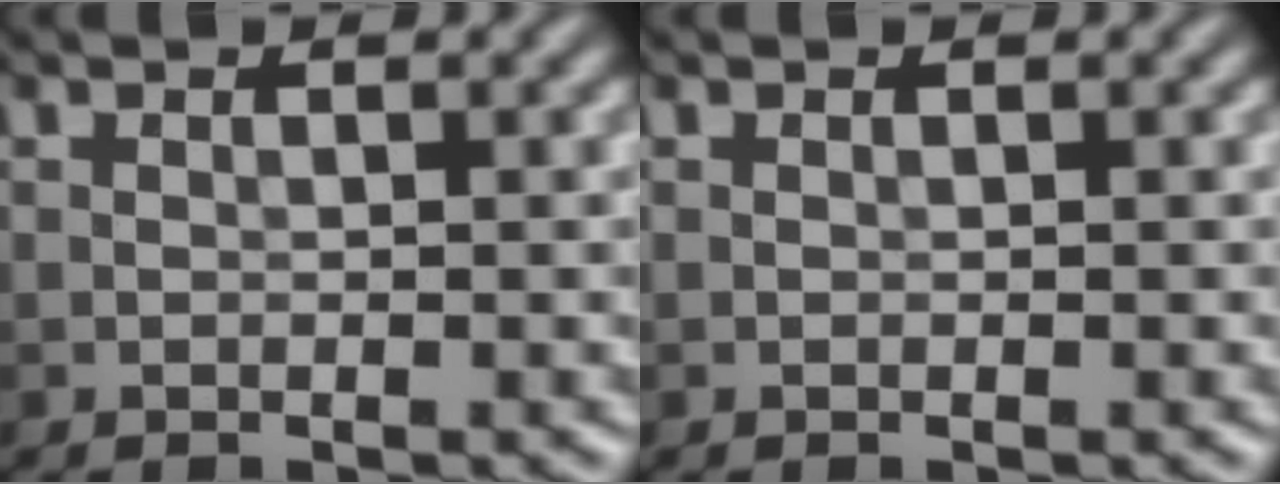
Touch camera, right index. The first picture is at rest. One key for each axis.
{"total": 0.0}